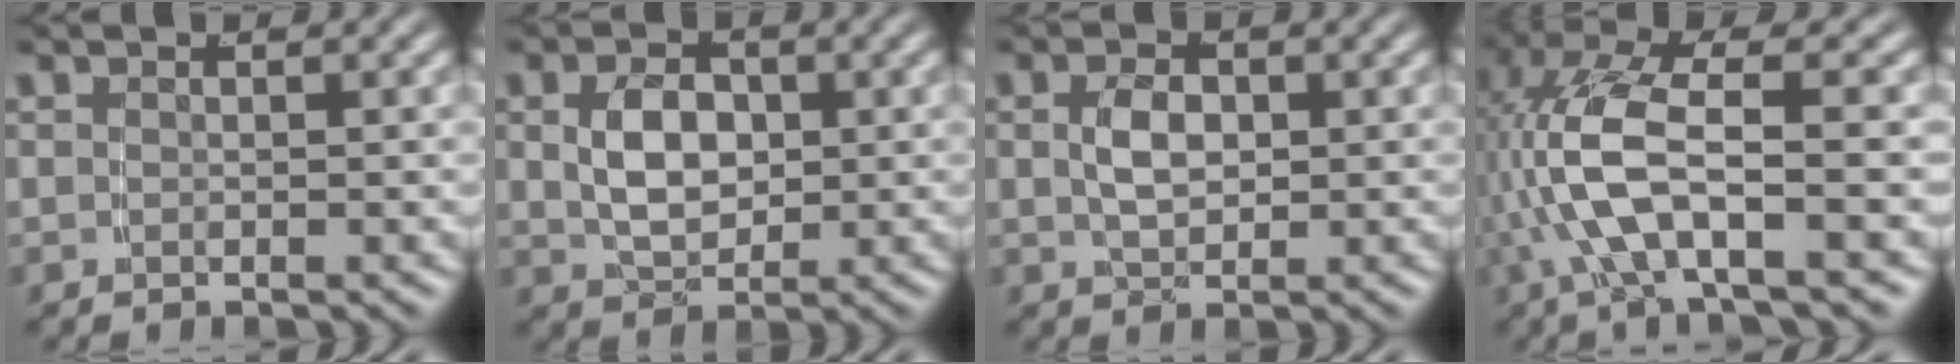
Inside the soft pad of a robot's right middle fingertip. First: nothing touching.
{"total": 3.8, "force": [0.4, 2.3, 3.0], "torque": [-0.053, -0.011, 0.020]}
{"total": 2.5, "force": [0.2, 1.2, 2.2], "torque": [-0.040, -0.010, 0.014]}
{"total": 6.2, "force": [-0.2, 2.0, 5.8], "torque": [-0.139, -0.007, 0.001]}